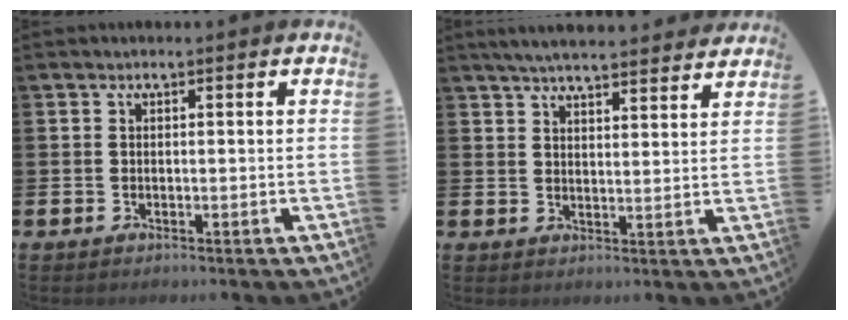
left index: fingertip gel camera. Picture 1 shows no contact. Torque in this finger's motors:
{"motor_torque": [0.81, -1.32, 0.77, 0.20]}